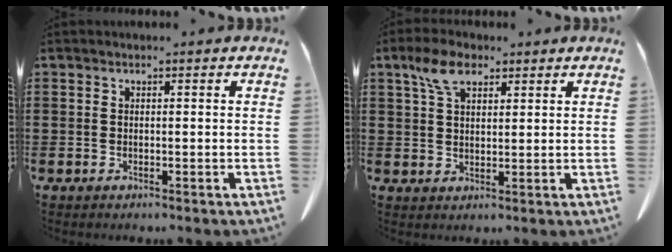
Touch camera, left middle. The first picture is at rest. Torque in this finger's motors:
{"motor_torque": [1.76, 0.38, 0.46, 0.10]}